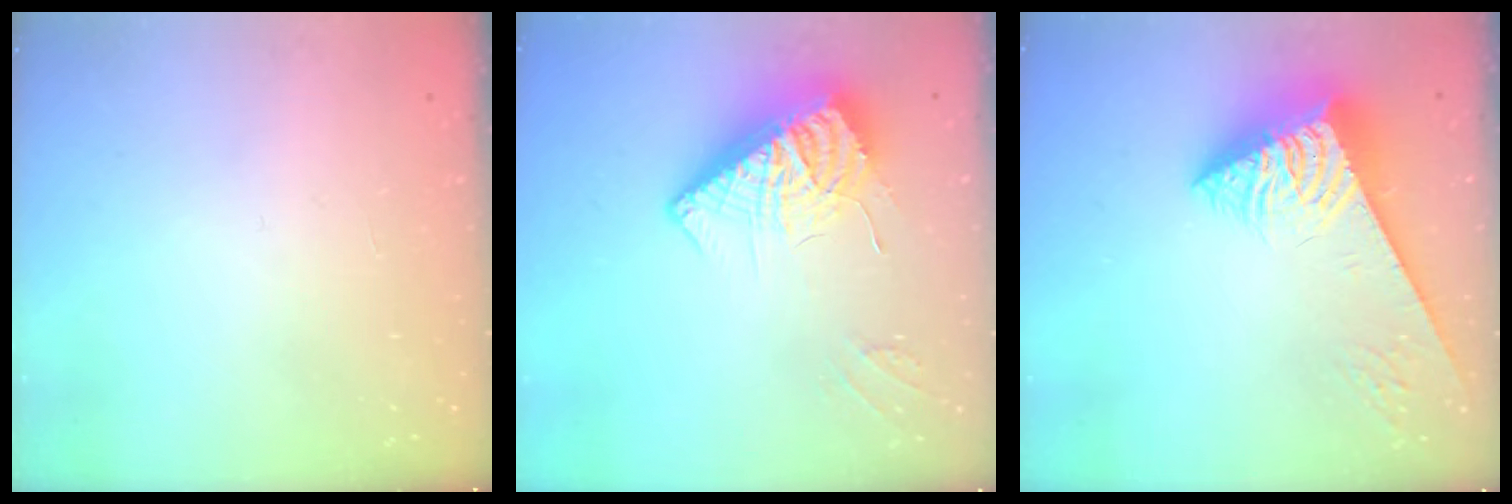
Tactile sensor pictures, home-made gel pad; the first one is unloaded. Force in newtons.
{"total": 13.1, "press": 13.0, "slide": 1.4}
{"total": 7.4, "press": 7.3, "slide": 1.2}